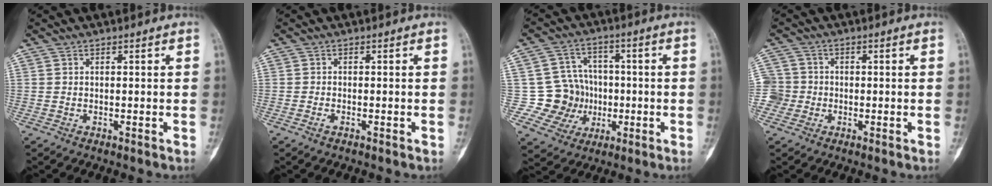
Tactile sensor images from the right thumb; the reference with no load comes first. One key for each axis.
{"total": 0.8, "fx": -0.5, "fy": 0.3, "fz": 0.5, "tx": -0.013, "ty": 0.000, "tz": -0.012}
{"total": 10.3, "fx": -1.2, "fy": 9.9, "fz": 2.5, "tx": 0.011, "ty": 0.023, "tz": -0.015}
{"total": 4.8, "fx": -1.0, "fy": 4.7, "fz": 0.3, "tx": 0.011, "ty": 0.014, "tz": -0.025}